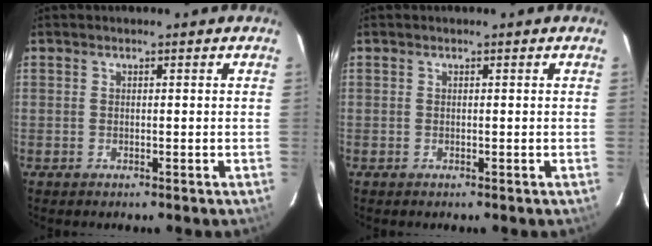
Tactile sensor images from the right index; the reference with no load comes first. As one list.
[{"total": 0.0}]